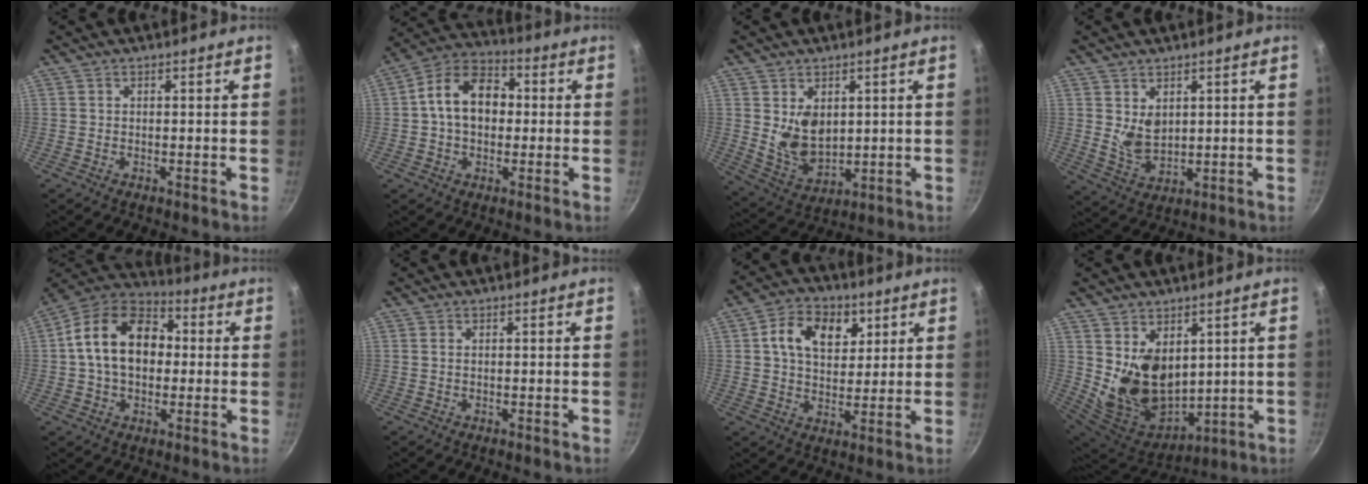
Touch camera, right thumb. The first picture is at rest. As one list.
[{"total": 12.6, "force": [0.7, 9.1, 8.8], "torque": [-0.111, 0.032, -0.008]}, {"total": 8.8, "force": [1.8, 5.9, 6.3], "torque": [-0.093, -0.030, 0.053]}, {"total": 5.8, "force": [1.9, 3.9, 3.9], "torque": [-0.059, -0.024, 0.047]}, {"total": 17.2, "force": [1.3, 12.1, 12.1], "torque": [-0.176, 0.035, 0.005]}, {"total": 0.5, "force": [0.1, 0.3, 0.4], "torque": [-0.008, 0.002, 0.002]}, {"total": 11.6, "force": [4.0, 8.2, 7.2], "torque": [-0.090, -0.007, 0.055]}, {"total": 14.0, "force": [3.9, 9.8, 9.3], "torque": [-0.132, -0.053, 0.096]}]